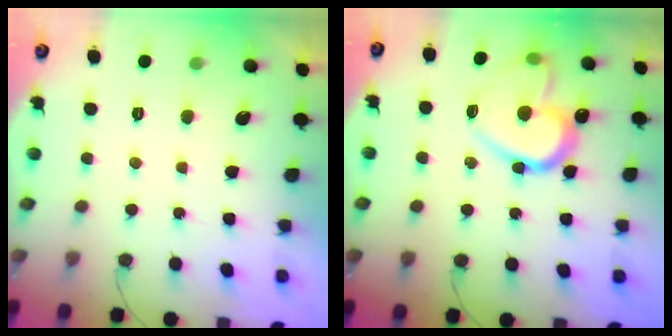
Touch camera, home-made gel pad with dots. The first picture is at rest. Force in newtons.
{"total": 16.3, "press": 16.2, "slide": 2.2}